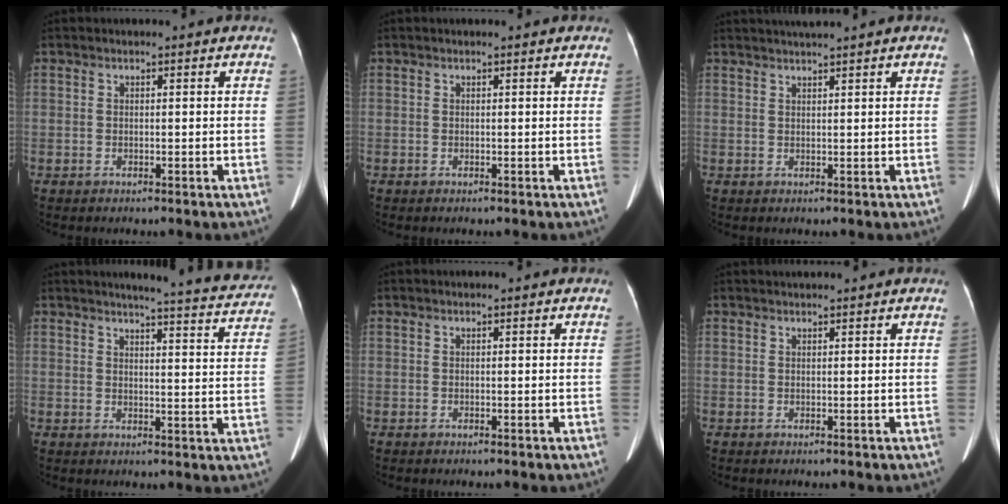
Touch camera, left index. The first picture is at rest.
{"total": 0.0}
{"total": 3.0, "force": [2.7, -0.8, 1.2], "torque": [-0.013, 0.019, 0.050]}
{"total": 15.8, "force": [14.9, 0.8, 5.1], "torque": [-0.055, -0.061, 0.151]}
{"total": 0.0}
{"total": 2.0, "force": [1.9, -0.3, 0.6], "torque": [-0.005, 0.020, 0.035]}